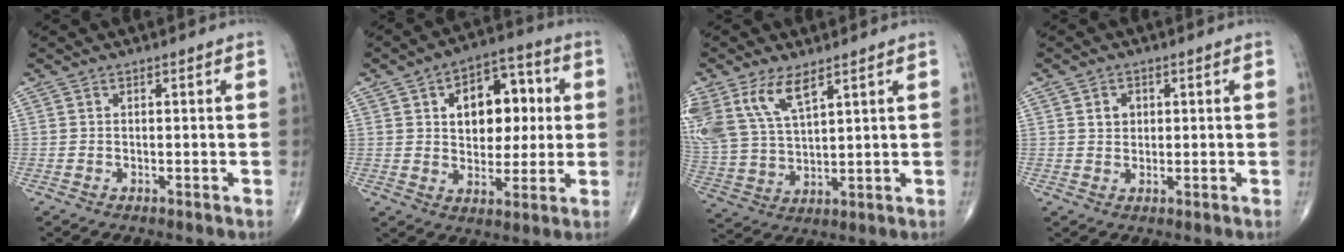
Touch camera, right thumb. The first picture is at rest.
{"total": 14.1, "force": [3.0, 9.1, 10.4], "torque": [-0.102, 0.011, 0.044]}
{"total": 13.0, "force": [7.3, 5.9, 9.0], "torque": [-0.189, -0.017, 0.156]}
{"total": 2.8, "force": [0.8, 2.3, 1.4], "torque": [-0.010, -0.002, 0.014]}